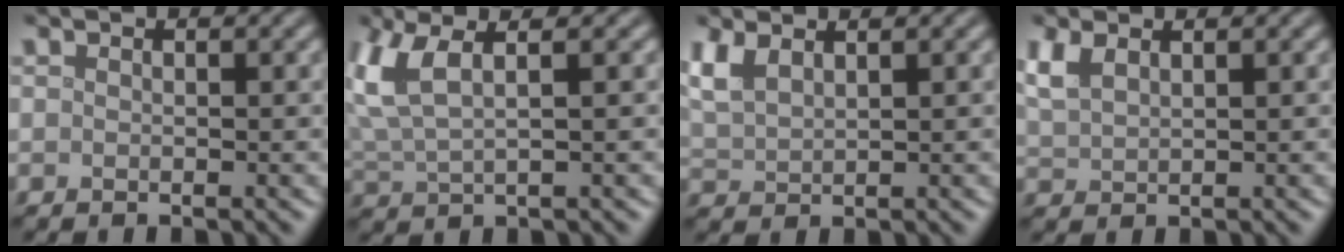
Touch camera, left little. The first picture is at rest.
{"total": 4.9, "force": [2.2, 1.7, 4.1], "torque": [-0.105, 0.009, 0.047]}
{"total": 3.0, "force": [1.9, 1.3, 1.9], "torque": [-0.054, 0.009, 0.044]}
{"total": 2.7, "force": [1.7, 1.2, 1.7], "torque": [-0.048, 0.007, 0.039]}